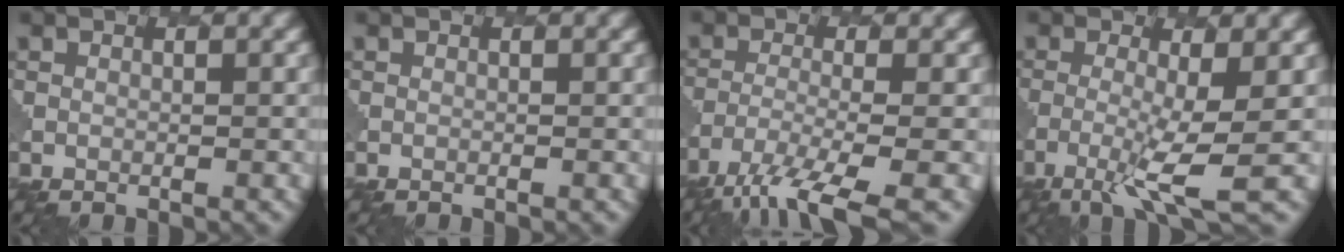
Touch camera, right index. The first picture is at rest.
{"total": 0.0}
{"total": 7.2, "force": [-5.0, 1.7, 5.0], "torque": [-0.089, -0.015, -0.092]}
{"total": 4.9, "force": [-1.7, 0.7, 4.5], "torque": [-0.091, -0.008, -0.039]}